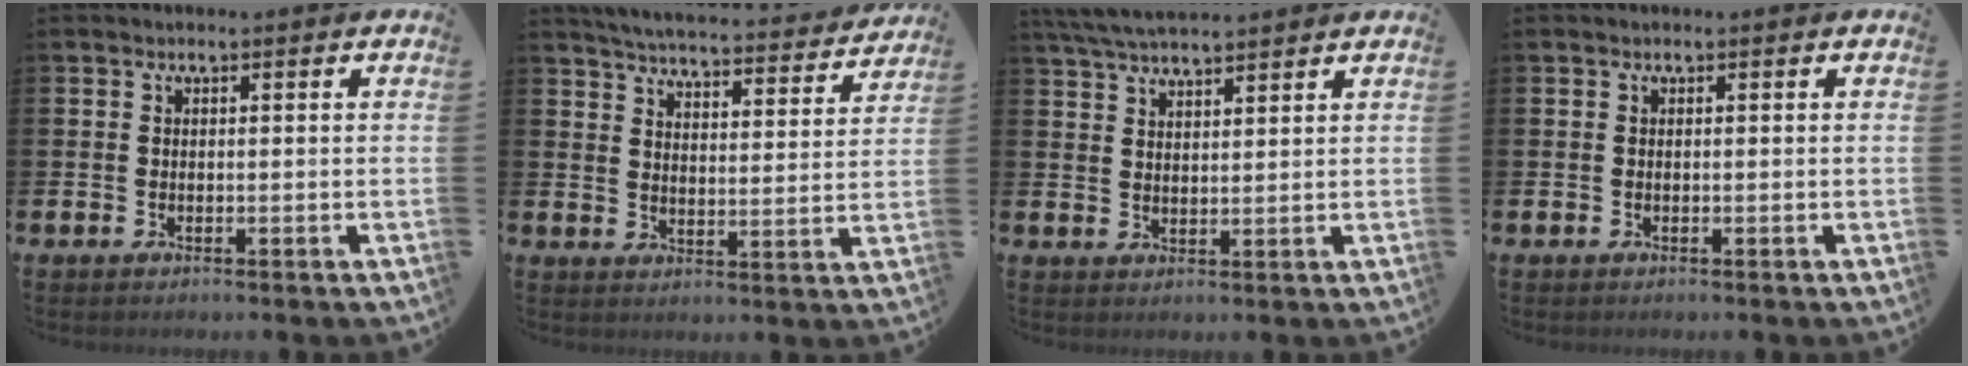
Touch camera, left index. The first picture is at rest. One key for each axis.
{"total": 5.1, "fx": 5.0, "fy": 0.3, "fz": 1.0, "tx": -0.035, "ty": -0.041, "tz": 0.082}
{"total": 4.7, "fx": 4.5, "fy": 0.3, "fz": 1.3, "tx": -0.041, "ty": -0.016, "tz": 0.083}
{"total": 0.0}